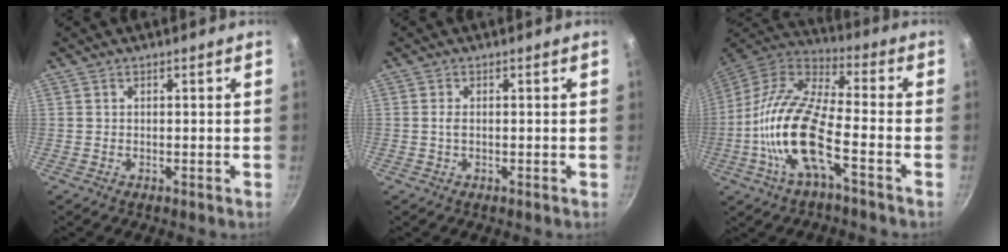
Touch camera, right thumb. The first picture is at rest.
{"total": 1.1, "force": [0.0, 0.6, 0.9], "torque": [-0.019, 0.001, -0.001]}
{"total": 17.2, "force": [-5.5, 5.8, 15.2], "torque": [-0.298, 0.038, -0.122]}